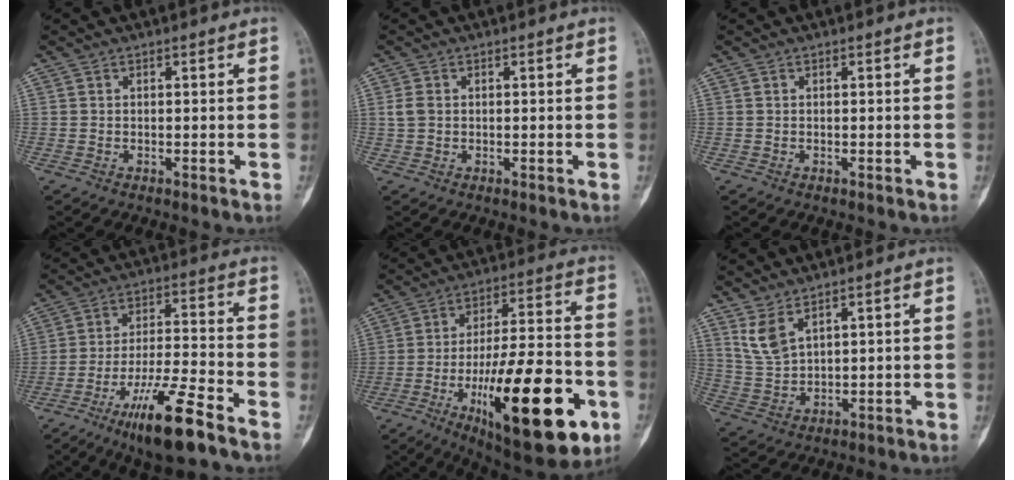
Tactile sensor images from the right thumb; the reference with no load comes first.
{"total": 2.2, "force": [0.2, 1.7, 1.4], "torque": [-0.032, 0.004, 0.005]}
{"total": 0.0}
{"total": 14.3, "force": [-9.1, 2.1, 10.8], "torque": [-0.203, 0.040, -0.160]}
{"total": 28.4, "force": [-10.3, 9.2, 24.8], "torque": [-0.359, 0.033, -0.146]}
{"total": 5.8, "force": [3.7, 2.4, 3.8], "torque": [-0.076, -0.022, 0.089]}